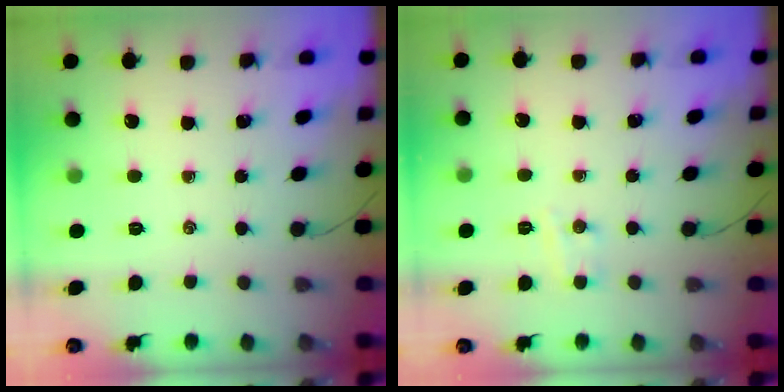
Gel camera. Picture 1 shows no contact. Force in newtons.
{"total": 3.8, "press": 3.6, "slide": 1.1}